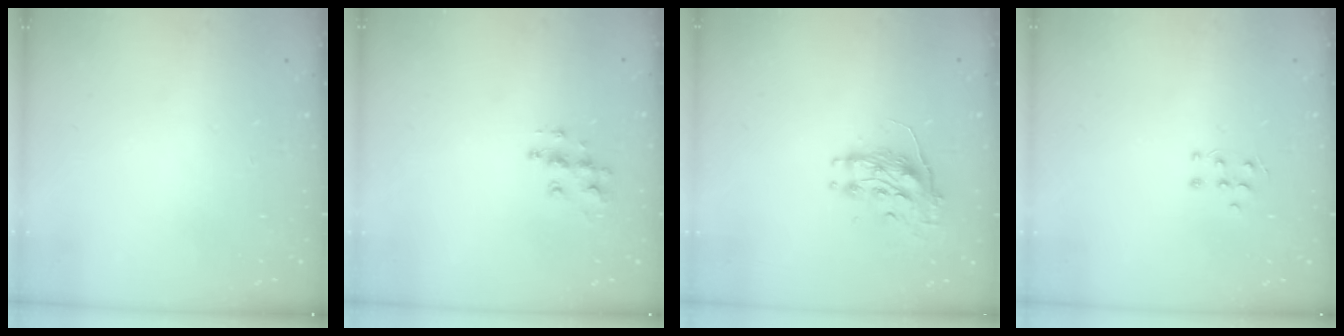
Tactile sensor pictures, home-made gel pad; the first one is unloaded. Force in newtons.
{"total": 8.6, "press": 8.6, "slide": 0.3}
{"total": 8.8, "press": 8.8, "slide": 0.0}
{"total": 4.8, "press": 4.7, "slide": 0.8}